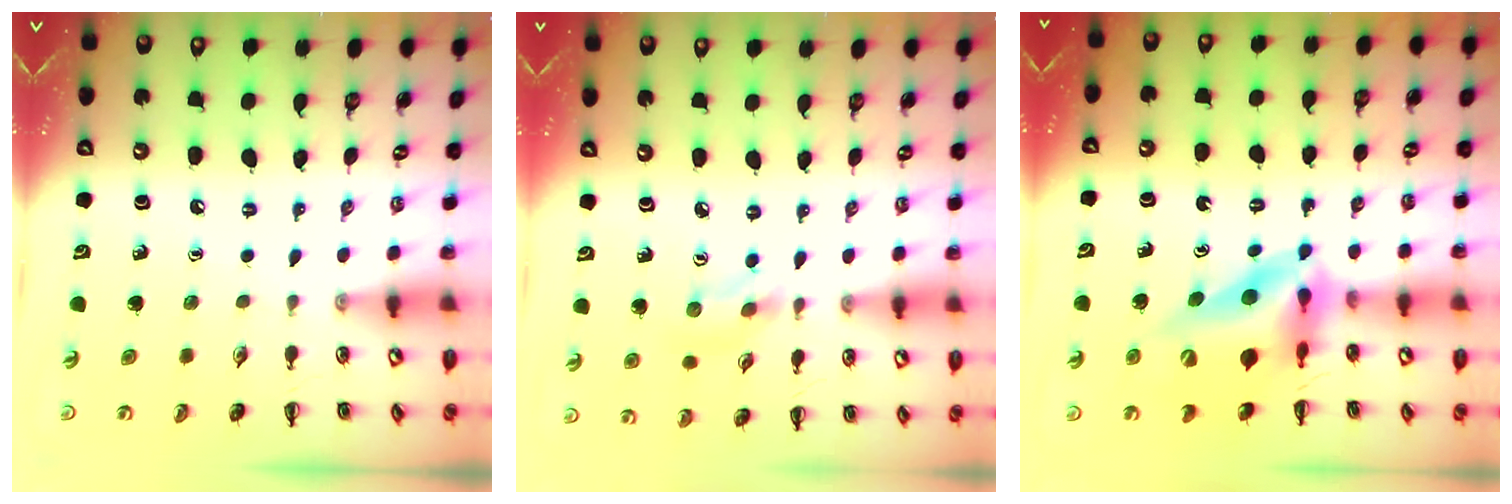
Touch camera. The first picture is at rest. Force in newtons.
{"total": 2.8, "press": 2.7, "slide": 0.9}
{"total": 12.7, "press": 12.1, "slide": 3.8}